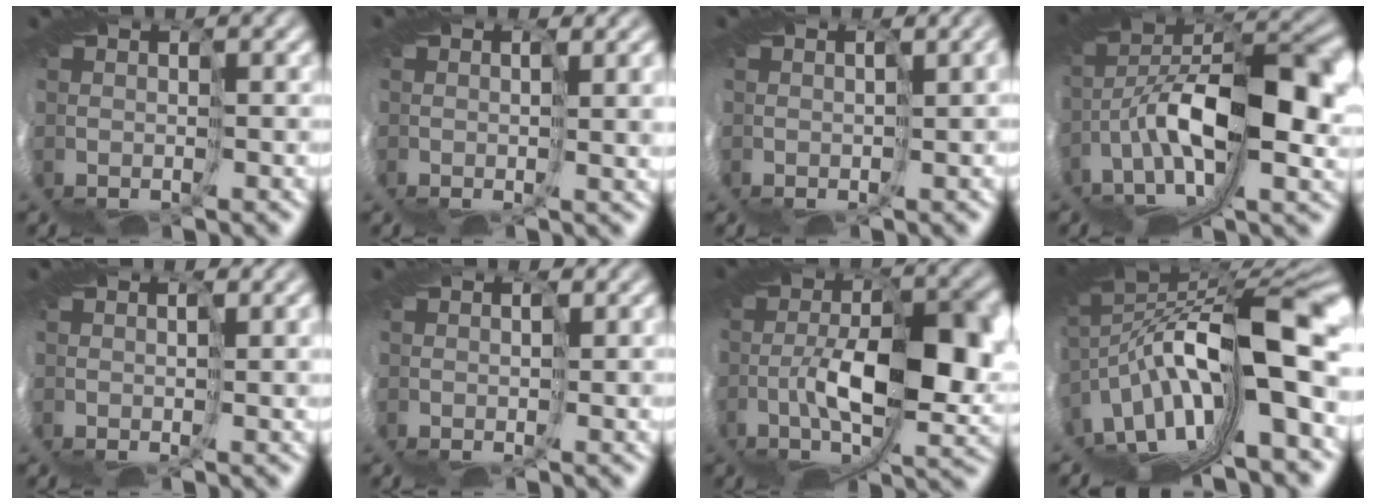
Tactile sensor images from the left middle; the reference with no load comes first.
{"total": 5.0, "force": [0.8, 2.3, 4.3], "torque": [-0.081, 0.005, 0.024]}
{"total": 2.8, "force": [-0.2, 0.9, 2.6], "torque": [-0.050, 0.001, 0.005]}
{"total": 10.2, "force": [0.7, 4.4, 9.2], "torque": [-0.185, 0.017, 0.007]}
{"total": 3.2, "force": [1.0, 1.3, 2.8], "torque": [-0.060, 0.006, 0.015]}
{"total": 1.6, "force": [0.8, 0.5, 1.3], "torque": [-0.034, 0.005, 0.006]}
{"total": 8.2, "force": [-0.3, 3.5, 7.4], "torque": [-0.155, -0.005, -0.008]}
{"total": 13.9, "force": [0.2, 4.3, 13.3], "torque": [-0.223, -0.020, 0.015]}